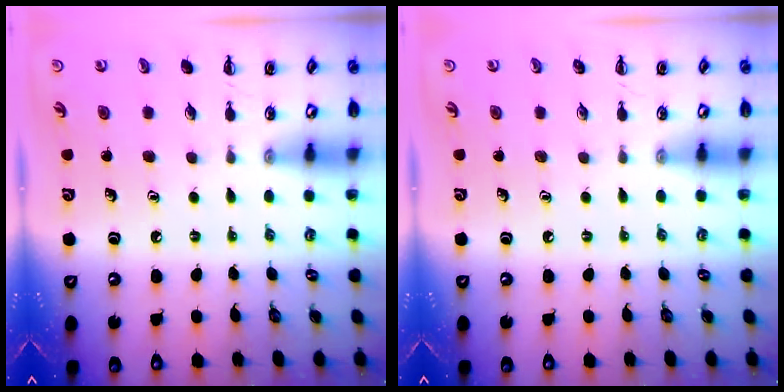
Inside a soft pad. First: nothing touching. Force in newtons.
{"total": 0.0}